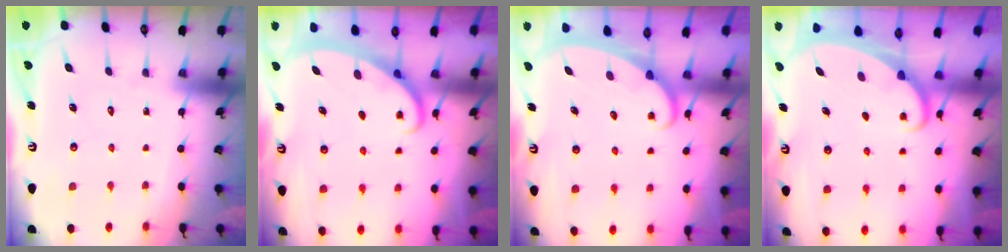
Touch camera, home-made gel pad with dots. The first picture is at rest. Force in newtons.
{"total": 2.8, "press": 2.8, "slide": 0.4}
{"total": 2.5, "press": 2.4, "slide": 0.4}
{"total": 1.9, "press": 1.9, "slide": 0.3}